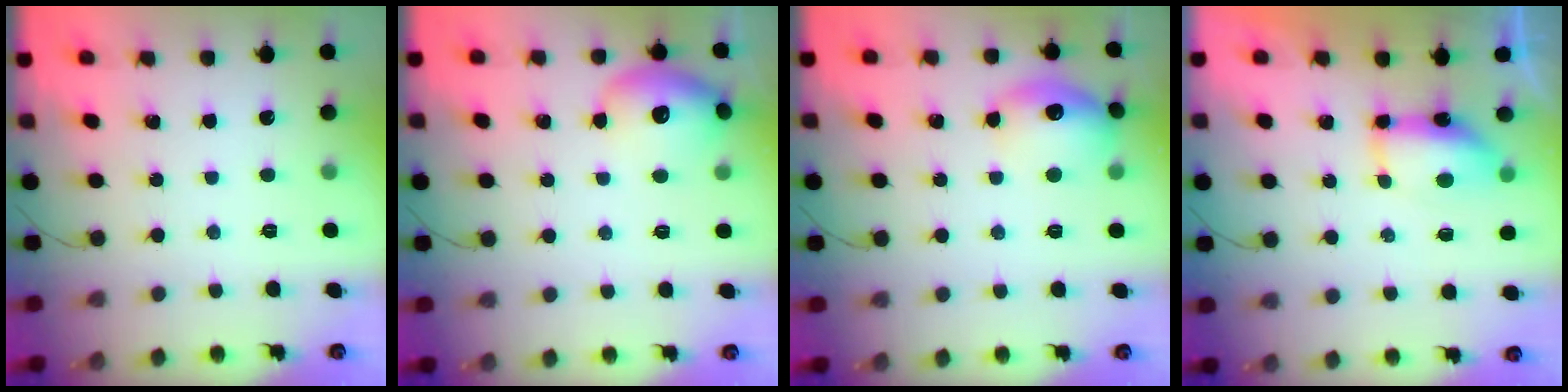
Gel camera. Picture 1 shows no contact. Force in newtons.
{"total": 12.7, "press": 12.6, "slide": 1.7}
{"total": 14.0, "press": 13.9, "slide": 0.9}
{"total": 13.8, "press": 9.3, "slide": 10.2}